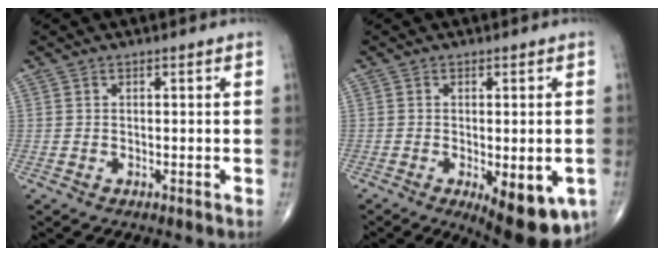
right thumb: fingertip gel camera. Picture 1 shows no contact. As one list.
[{"total": 12.2, "force": [-4.7, 4.8, 10.2], "torque": [-0.121, -0.010, -0.054]}]